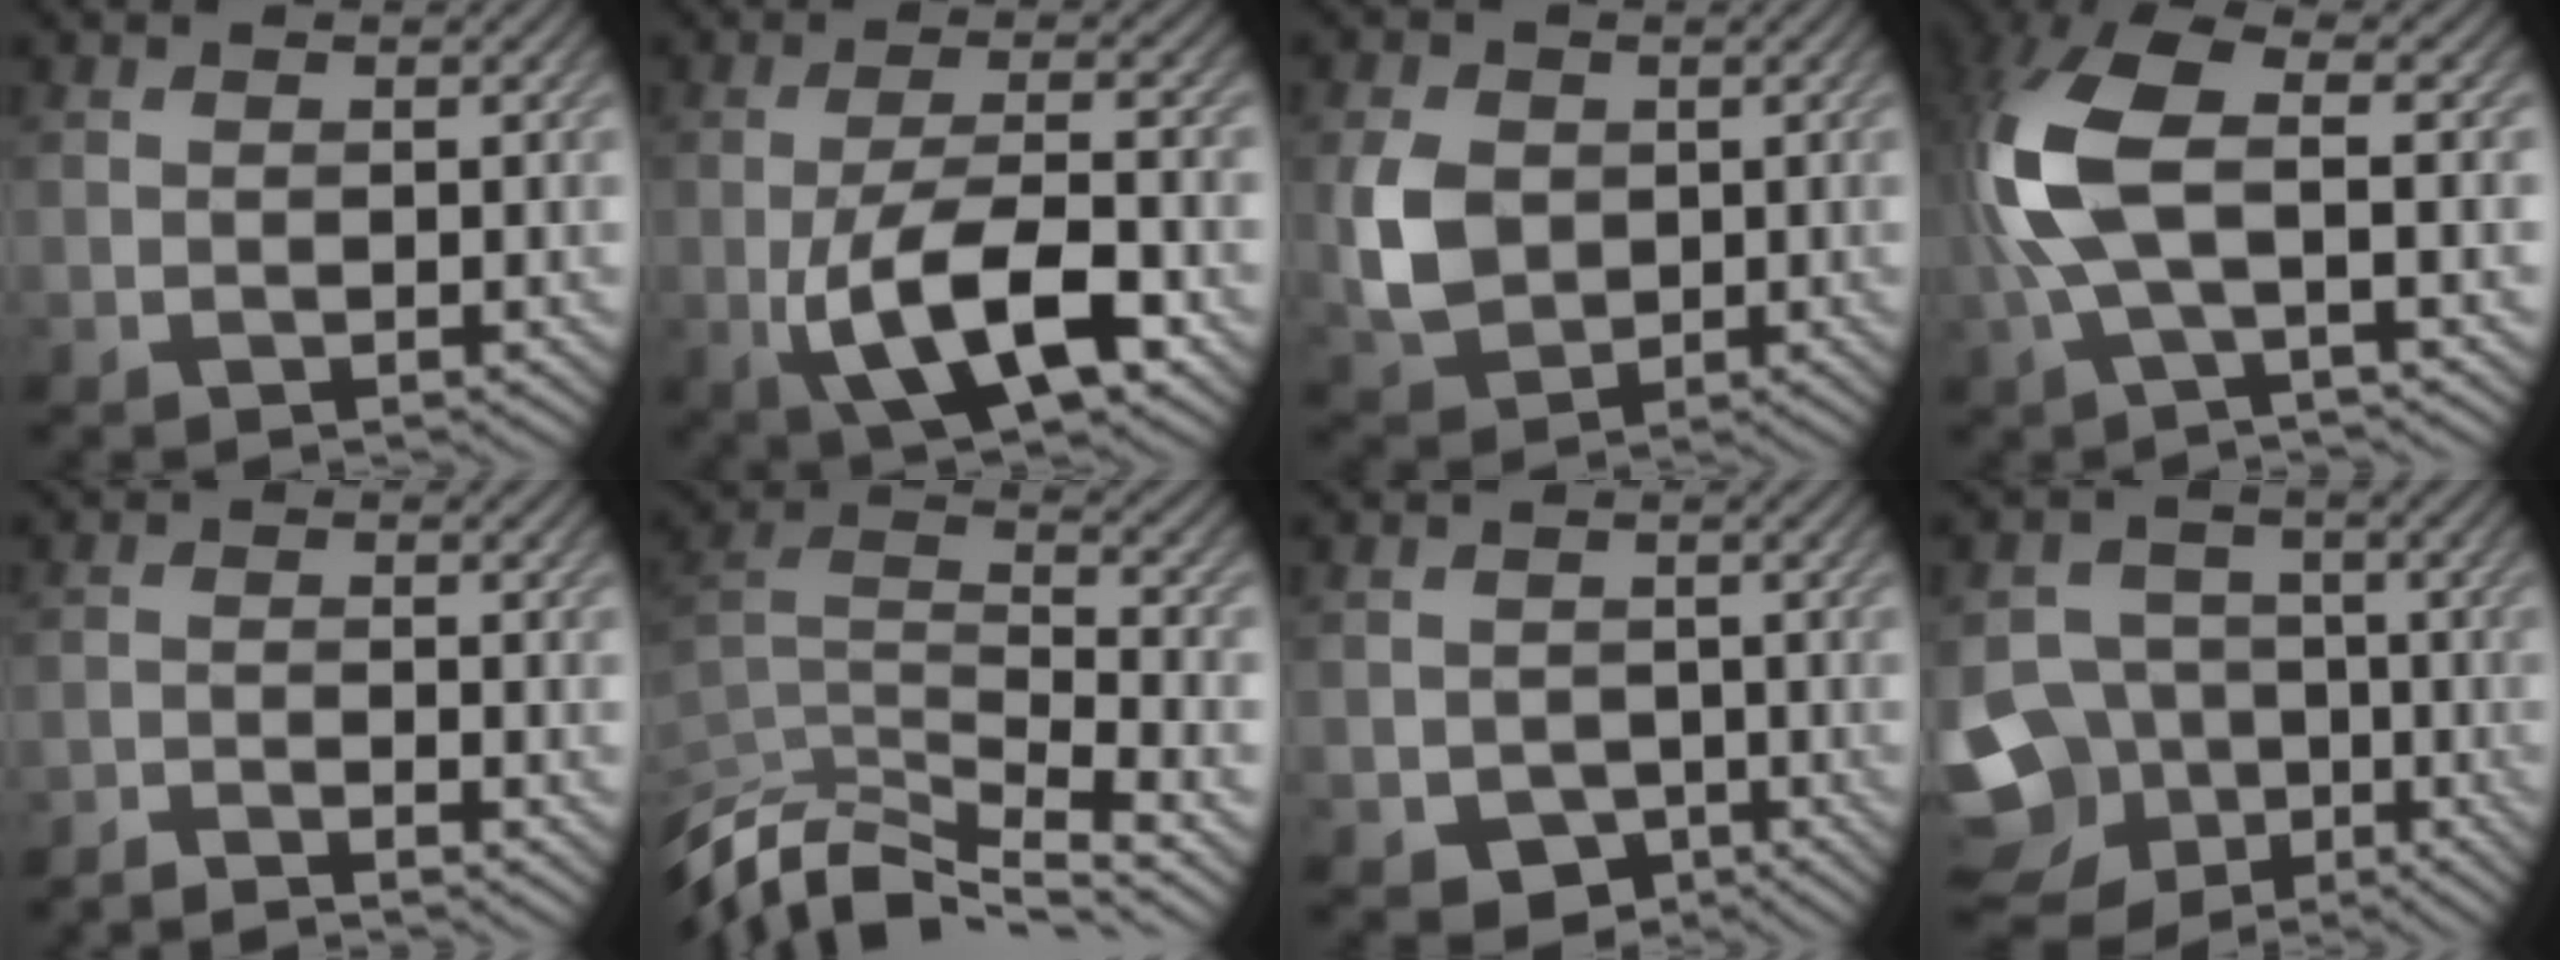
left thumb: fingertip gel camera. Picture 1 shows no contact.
{"total": 10.0, "force": [-3.2, 3.7, 8.7], "torque": [-0.160, -0.006, -0.059]}
{"total": 6.1, "force": [0.2, 4.8, 3.8], "torque": [-0.096, -0.003, 0.004]}
{"total": 10.3, "force": [0.0, 3.7, 9.6], "torque": [-0.229, 0.012, -0.009]}
{"total": 3.5, "force": [-3.3, 0.2, 1.3], "torque": [-0.026, -0.001, -0.066]}
{"total": 10.1, "force": [-7.1, 3.3, 6.4], "torque": [-0.146, -0.005, -0.133]}
{"total": 4.1, "force": [-1.9, 3.2, 1.6], "torque": [-0.032, -0.013, -0.037]}
{"total": 14.4, "force": [-7.2, 11.6, 4.6], "torque": [-0.145, -0.046, -0.112]}